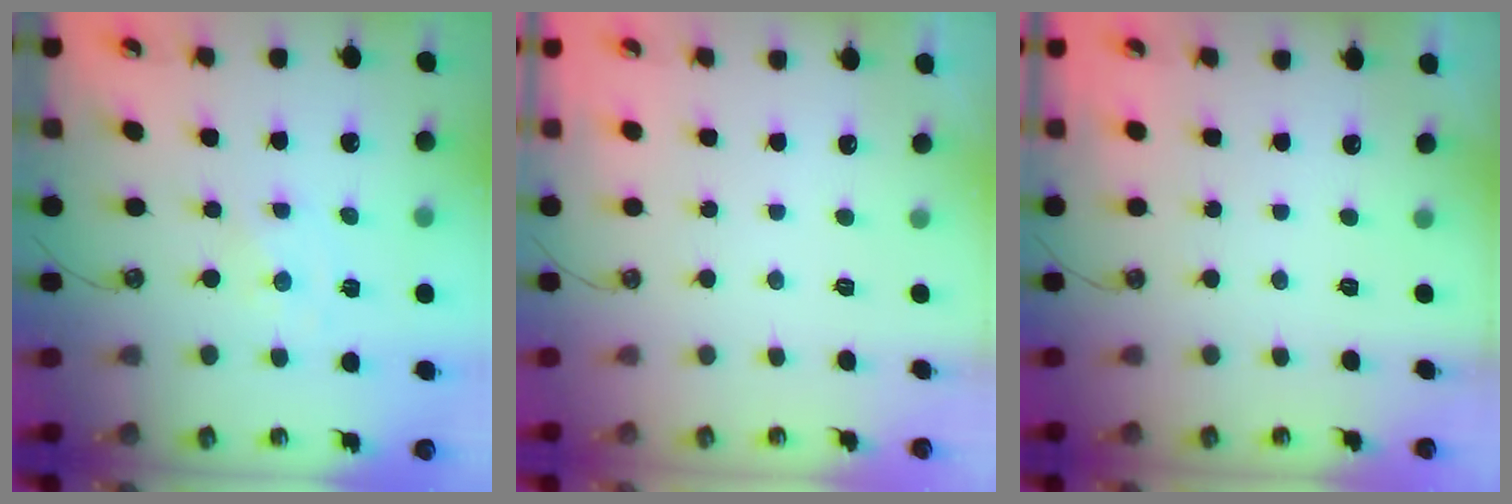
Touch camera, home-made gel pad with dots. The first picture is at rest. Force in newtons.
{"total": 0.0}
{"total": 0.0}